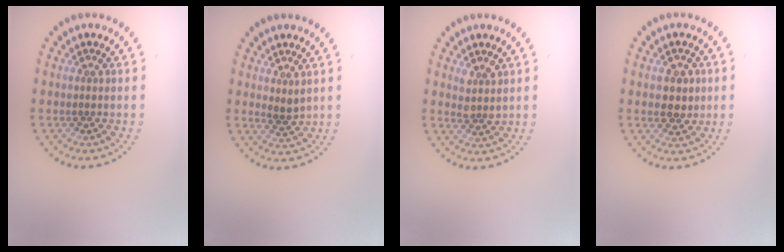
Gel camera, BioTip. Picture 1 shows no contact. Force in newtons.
{"total": 1.3, "press": 1.1, "slide": 0.7}
{"total": 1.6, "press": 1.4, "slide": 0.8}
{"total": 2.7, "press": 2.6, "slide": 0.7}